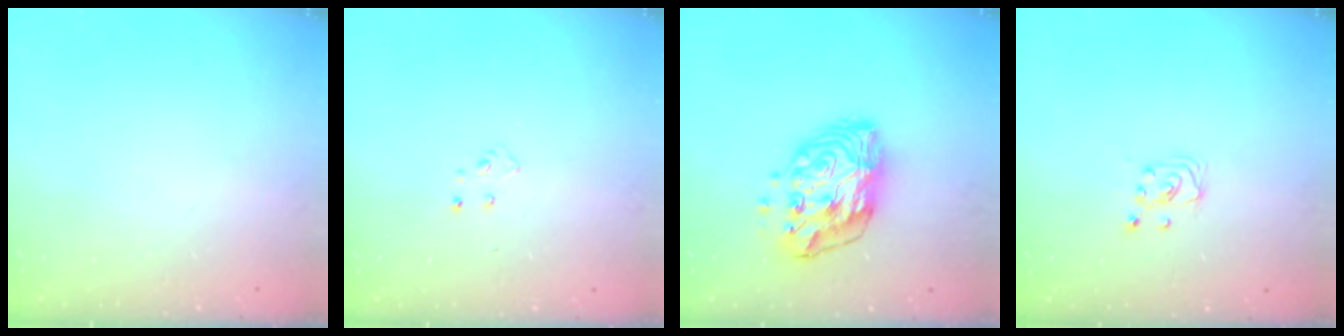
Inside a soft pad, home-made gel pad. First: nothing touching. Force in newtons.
{"total": 3.3, "press": 3.3, "slide": 0.4}
{"total": 13.2, "press": 13.2, "slide": 1.1}
{"total": 2.0, "press": 2.0, "slide": 0.2}